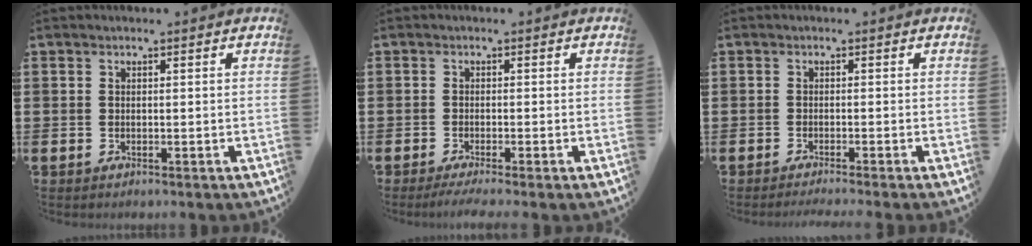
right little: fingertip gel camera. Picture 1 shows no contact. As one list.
[{"total": 1.3, "force": [-0.8, -0.1, 0.9], "torque": [-0.011, 0.000, -0.015]}, {"total": 1.0, "force": [-0.9, -0.3, 0.2], "torque": [-0.002, 0.000, -0.018]}]